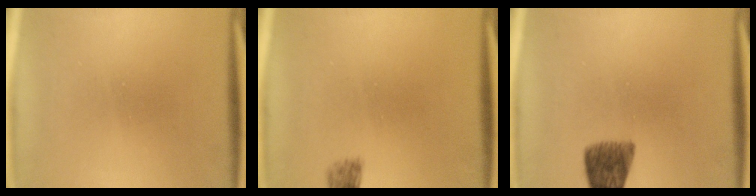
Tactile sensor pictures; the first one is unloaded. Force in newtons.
{"total": 1.2}
{"total": 6.5}